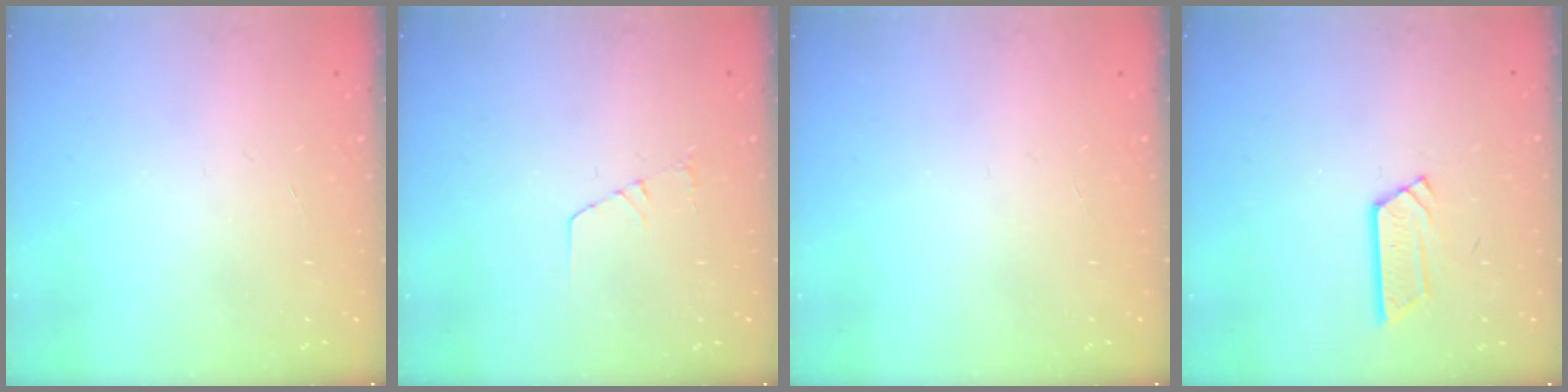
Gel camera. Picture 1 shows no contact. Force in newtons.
{"total": 3.4, "press": 3.4, "slide": 0.2}
{"total": 0.0}
{"total": 5.1, "press": 5.1, "slide": 0.4}